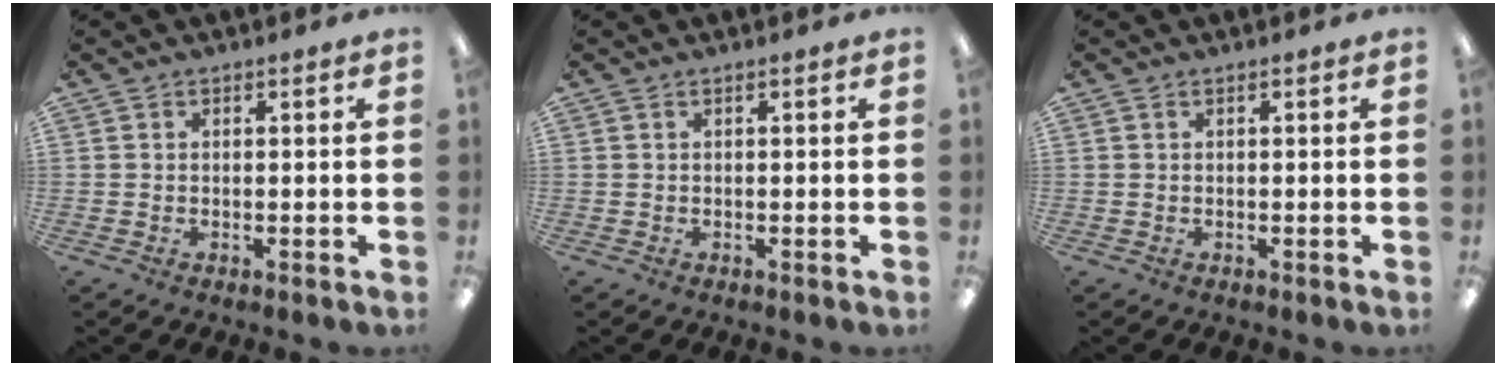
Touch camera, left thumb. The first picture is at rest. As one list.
[{"total": 0.0}, {"total": 0.0}]